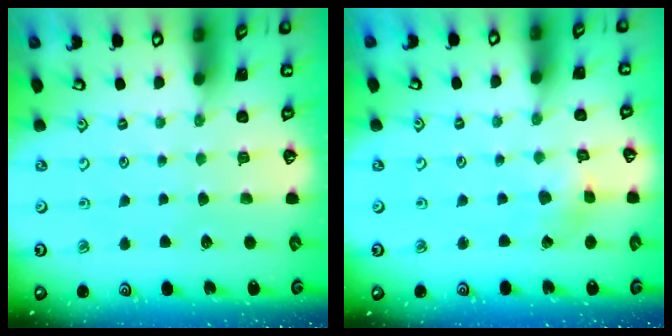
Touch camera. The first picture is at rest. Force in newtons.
{"total": 2.3, "press": 2.3, "slide": 0.1}